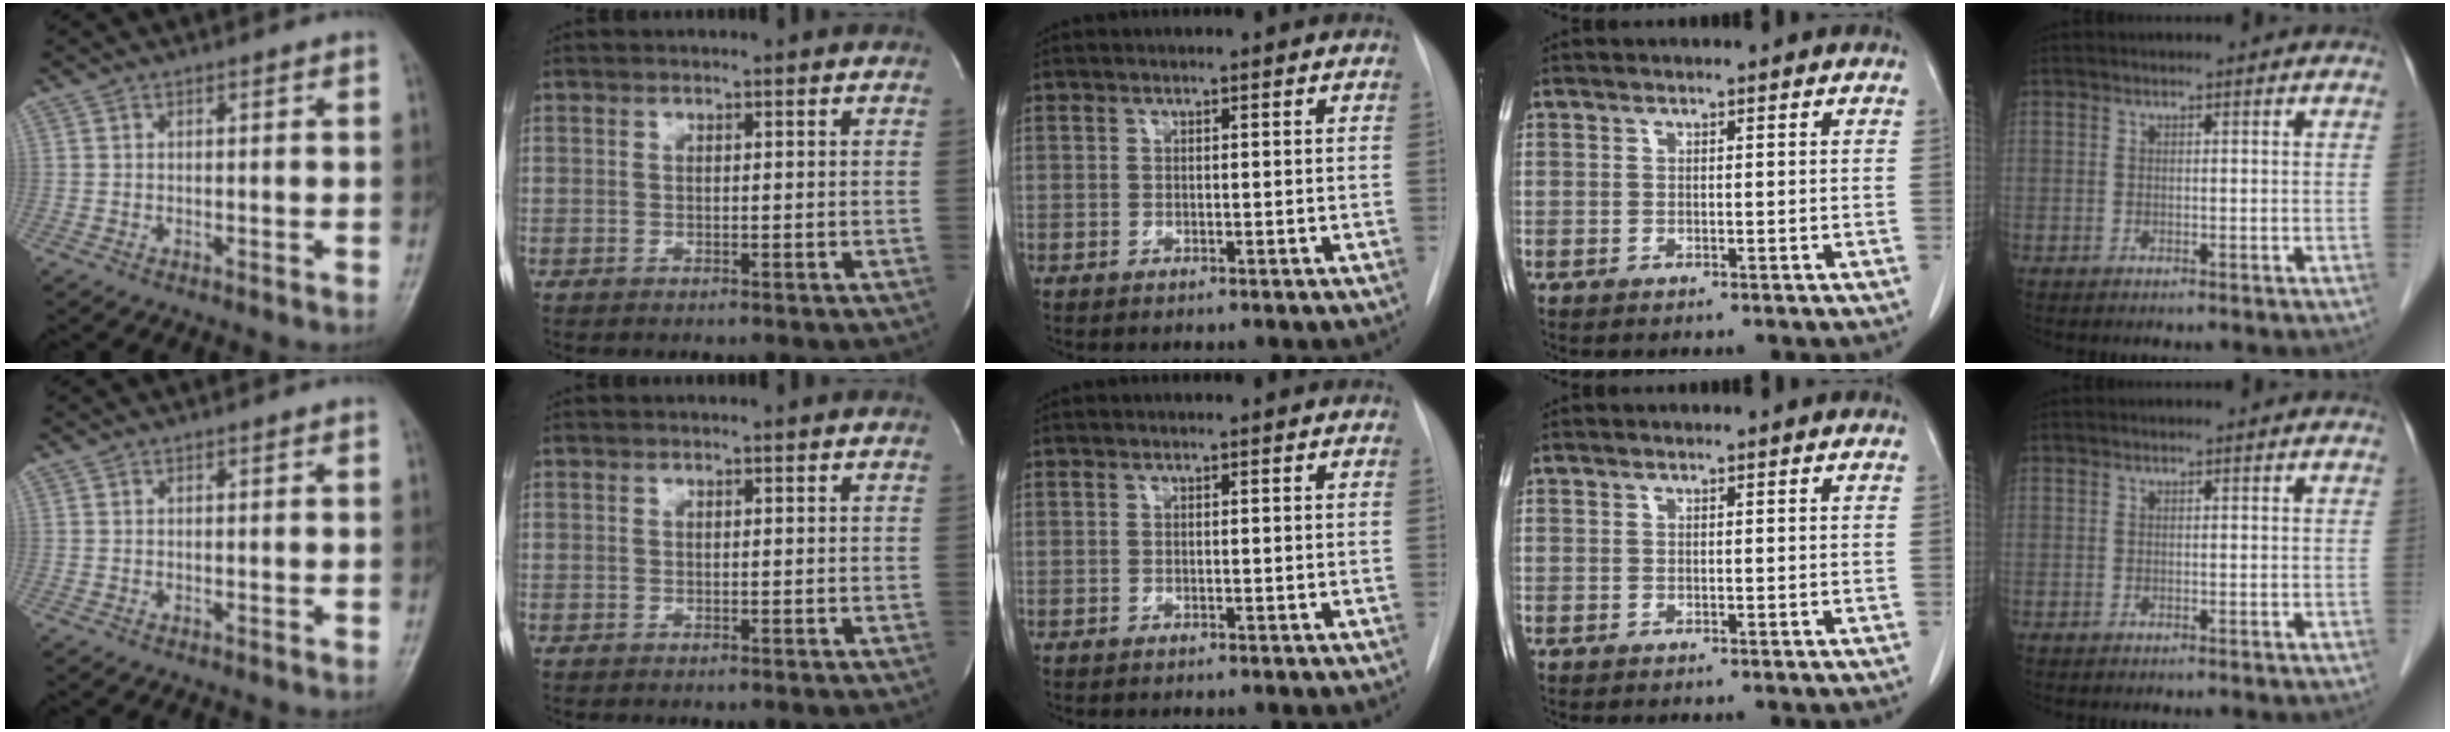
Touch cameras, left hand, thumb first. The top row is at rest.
{}